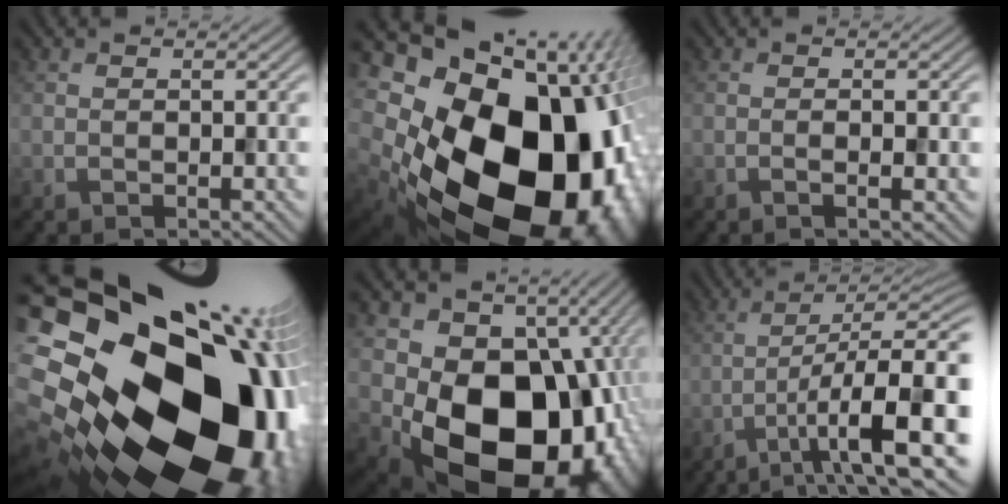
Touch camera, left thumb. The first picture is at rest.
{"total": 25.3, "force": [-3.8, 18.9, 16.5], "torque": [-0.305, -0.093, -0.082]}
{"total": 1.7, "force": [-0.3, 0.2, 1.7], "torque": [-0.030, 0.000, -0.010]}
{"total": 24.8, "force": [-1.1, 18.6, 16.4], "torque": [-0.273, -0.077, -0.075]}
{"total": 20.9, "force": [-3.9, 15.6, 13.3], "torque": [-0.218, -0.064, -0.025]}
{"total": 12.3, "force": [-4.3, 2.7, 11.2], "torque": [-0.182, 0.006, -0.064]}